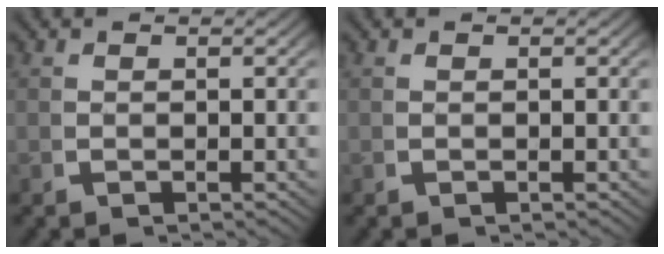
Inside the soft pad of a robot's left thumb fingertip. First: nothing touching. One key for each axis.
{"total": 0.0}